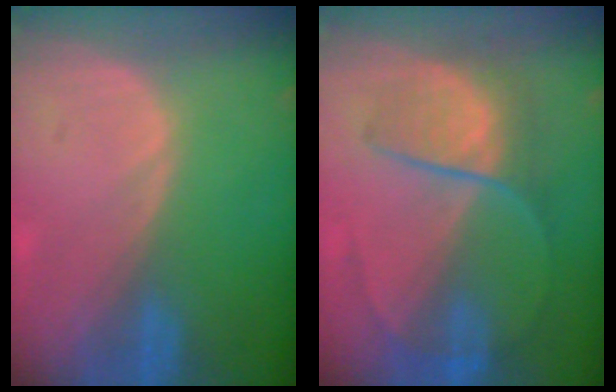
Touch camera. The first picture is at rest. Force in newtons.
{"total": 7.1, "press": 6.7, "slide": 2.5}